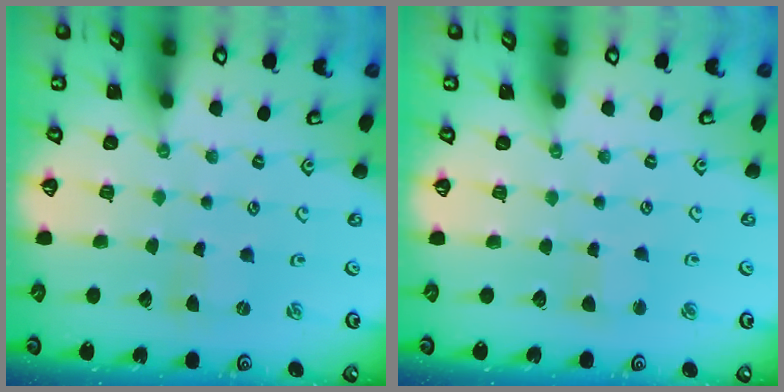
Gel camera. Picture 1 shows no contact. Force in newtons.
{"total": 2.4, "press": 2.4, "slide": 0.4}